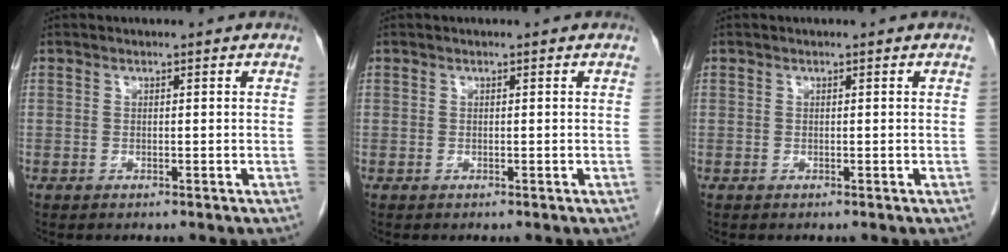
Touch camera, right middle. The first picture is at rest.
{"total": 0.0}
{"total": 0.0}